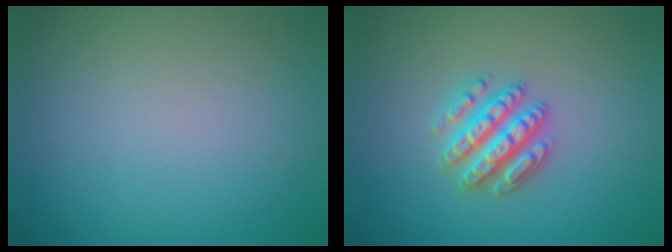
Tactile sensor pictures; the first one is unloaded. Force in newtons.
{"total": 3.5, "press": 3.4, "slide": 0.8}